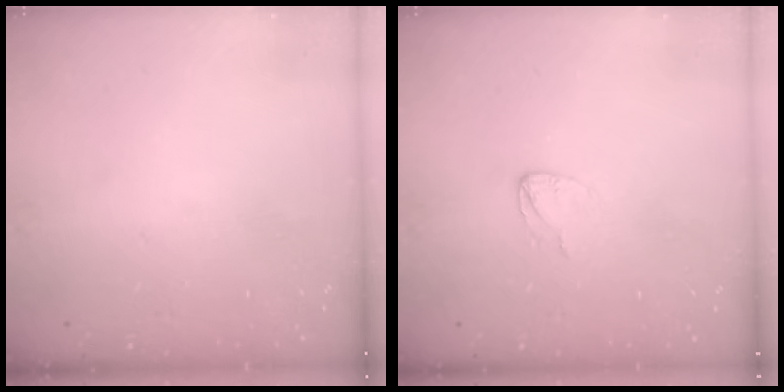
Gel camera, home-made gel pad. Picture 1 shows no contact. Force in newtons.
{"total": 2.6, "press": 2.6, "slide": 0.0}